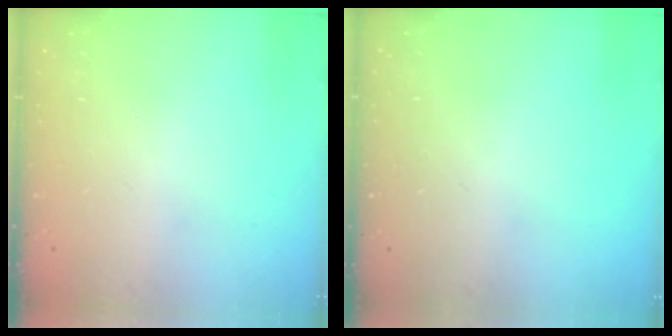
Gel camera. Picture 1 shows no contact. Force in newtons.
{"total": 0.0}